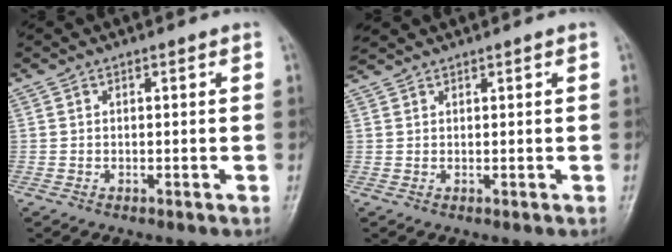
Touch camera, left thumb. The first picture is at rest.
{"total": 2.9, "force": [2.8, 0.4, 0.8], "torque": [-0.014, 0.017, 0.055]}